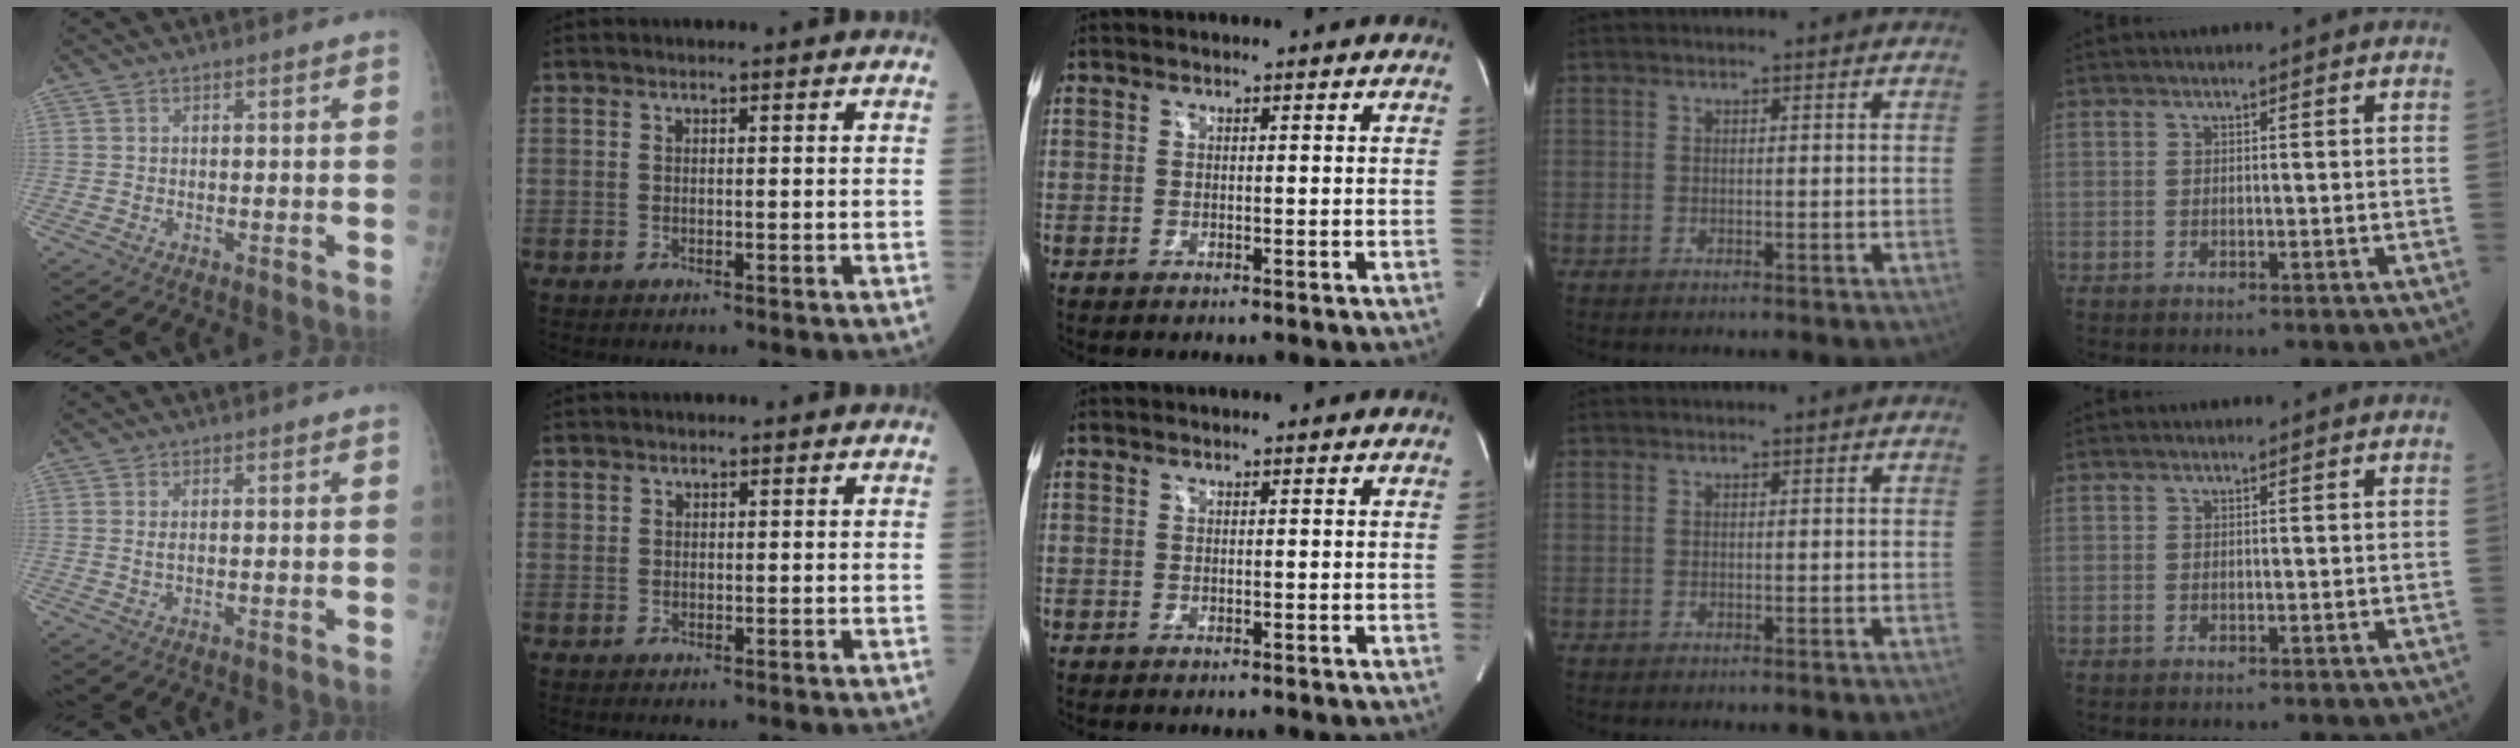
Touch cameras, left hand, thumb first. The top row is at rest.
{"thumb": {"total": 1.3, "force": [0.2, 0.5, 1.2], "torque": [-0.027, 0.000, 0.007]}, "index": {"total": 0.7, "force": [0.6, 0.5, 0.0], "torque": [0.001, 0.000, 0.009]}}